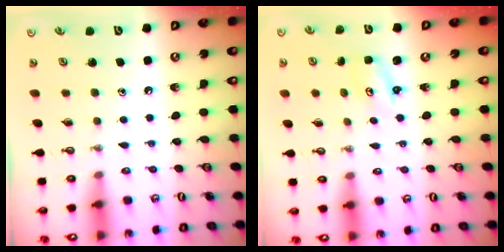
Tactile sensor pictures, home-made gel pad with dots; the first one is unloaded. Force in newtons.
{"total": 1.8, "press": 1.8, "slide": 0.2}